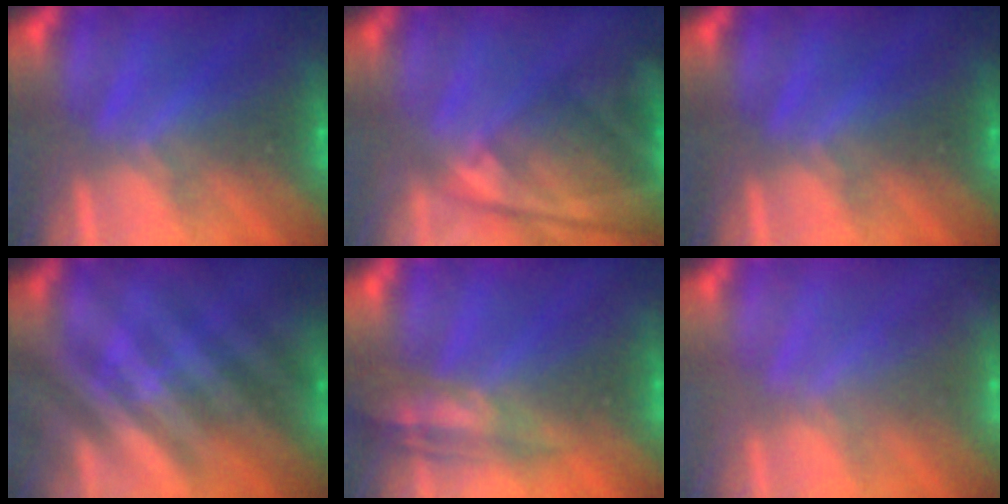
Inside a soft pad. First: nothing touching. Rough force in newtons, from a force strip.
{"total": 9.3}
{"total": 0.0}
{"total": 2.4}
{"total": 2.6}
{"total": 1.9}